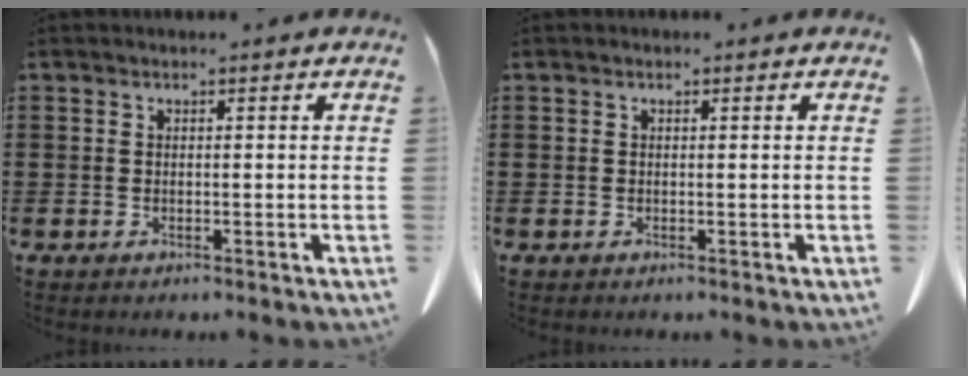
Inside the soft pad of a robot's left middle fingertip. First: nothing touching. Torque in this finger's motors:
{"motor_torque": [-0.85, -1.29, -0.04, -0.01]}